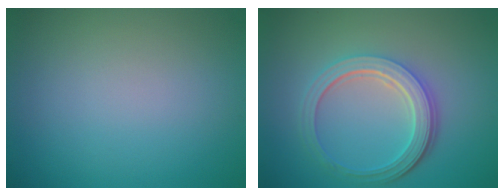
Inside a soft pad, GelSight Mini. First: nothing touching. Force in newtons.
{"total": 5.2, "press": 3.8, "slide": 3.5}